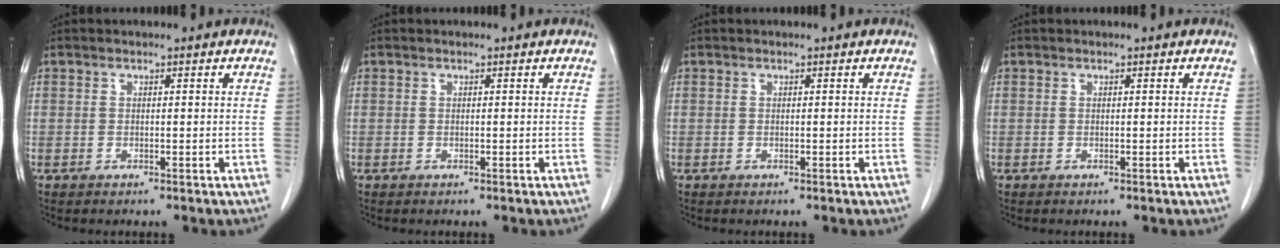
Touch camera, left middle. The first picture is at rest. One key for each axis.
{"total": 0.0}
{"total": 0.0}
{"total": 0.0}